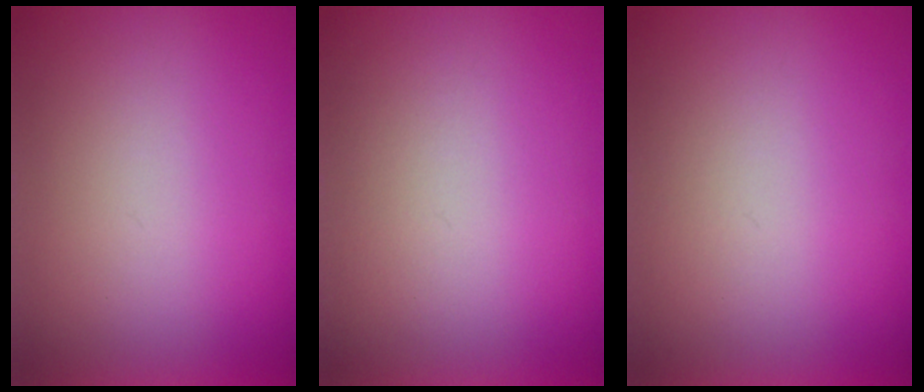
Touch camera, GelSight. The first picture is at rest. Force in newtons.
{"total": 1.0}
{"total": 1.0}